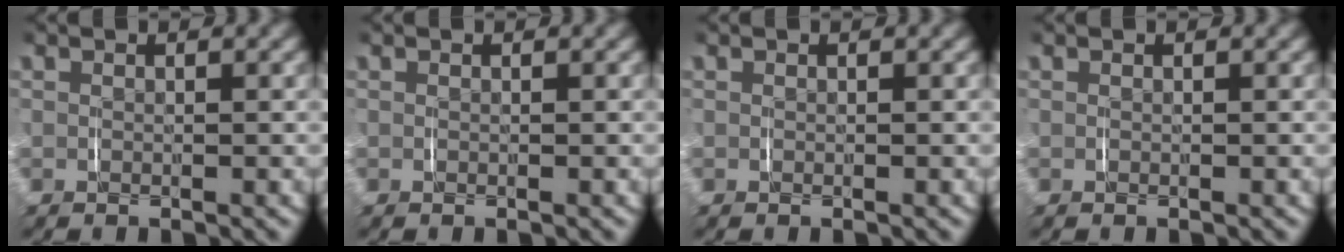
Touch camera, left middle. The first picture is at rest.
{"total": 0.0}
{"total": 0.0}
{"total": 0.0}